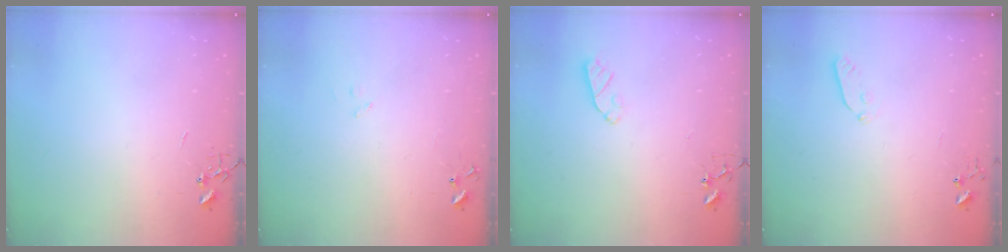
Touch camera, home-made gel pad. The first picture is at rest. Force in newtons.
{"total": 7.8, "press": 7.8, "slide": 0.7}
{"total": 5.5, "press": 5.5, "slide": 0.5}
{"total": 3.5, "press": 3.5, "slide": 0.4}